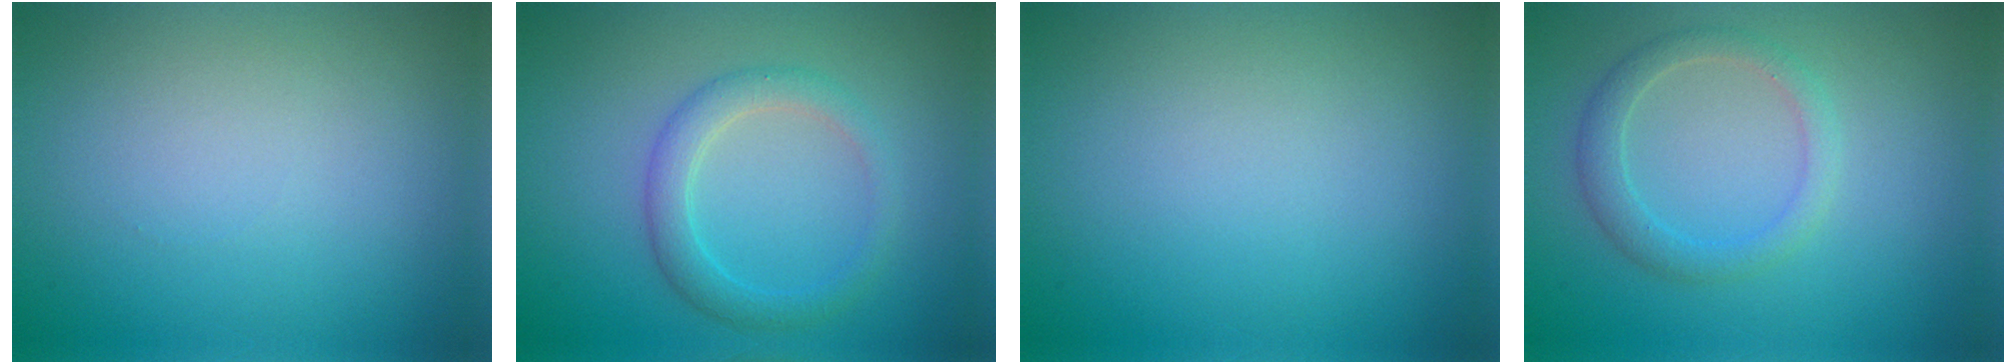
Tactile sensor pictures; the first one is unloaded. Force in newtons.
{"total": 2.7, "press": 2.7, "slide": 0.1}
{"total": 0.0}
{"total": 2.3, "press": 2.3, "slide": 0.1}